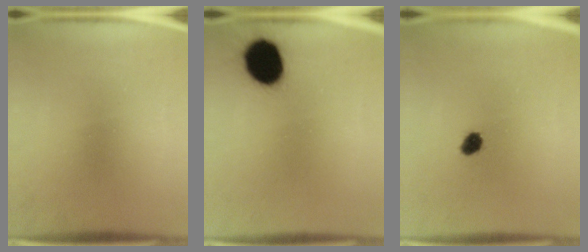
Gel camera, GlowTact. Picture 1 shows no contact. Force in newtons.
{"total": 12.6}
{"total": 2.8}